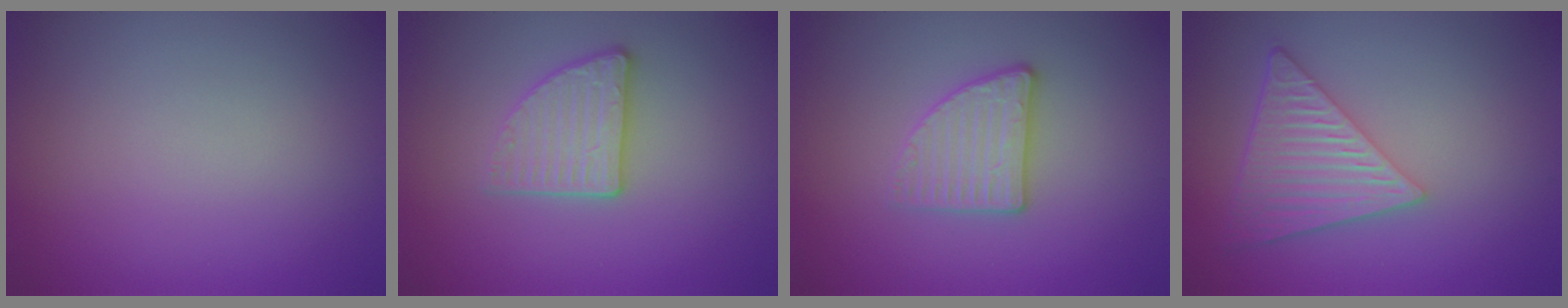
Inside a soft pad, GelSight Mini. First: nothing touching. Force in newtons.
{"total": 2.9, "press": 2.7, "slide": 1.1}
{"total": 3.0, "press": 2.8, "slide": 1.2}
{"total": 6.1, "press": 4.5, "slide": 4.2}